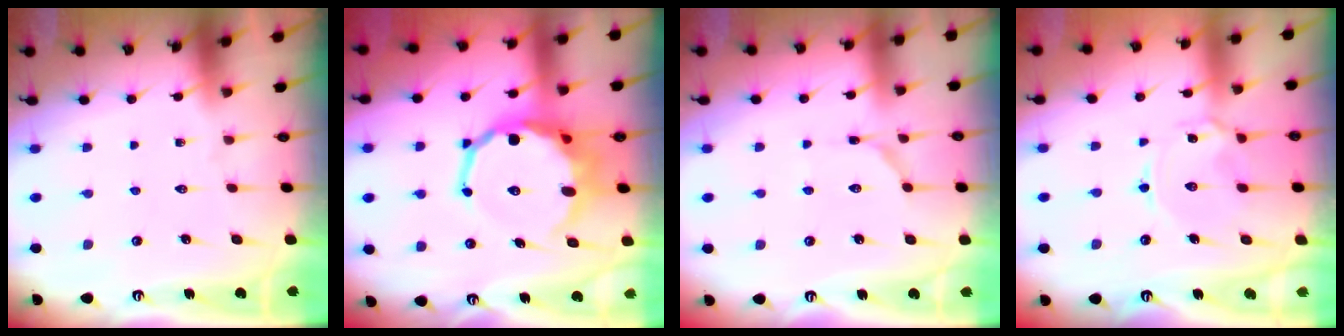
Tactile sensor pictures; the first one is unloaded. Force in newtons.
{"total": 13.1, "press": 12.7, "slide": 3.2}
{"total": 4.4, "press": 4.4, "slide": 0.5}
{"total": 3.2, "press": 3.1, "slide": 0.5}